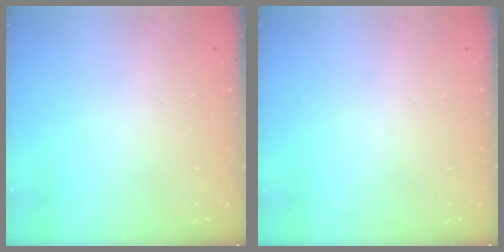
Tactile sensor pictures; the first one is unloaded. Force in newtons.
{"total": 0.0}